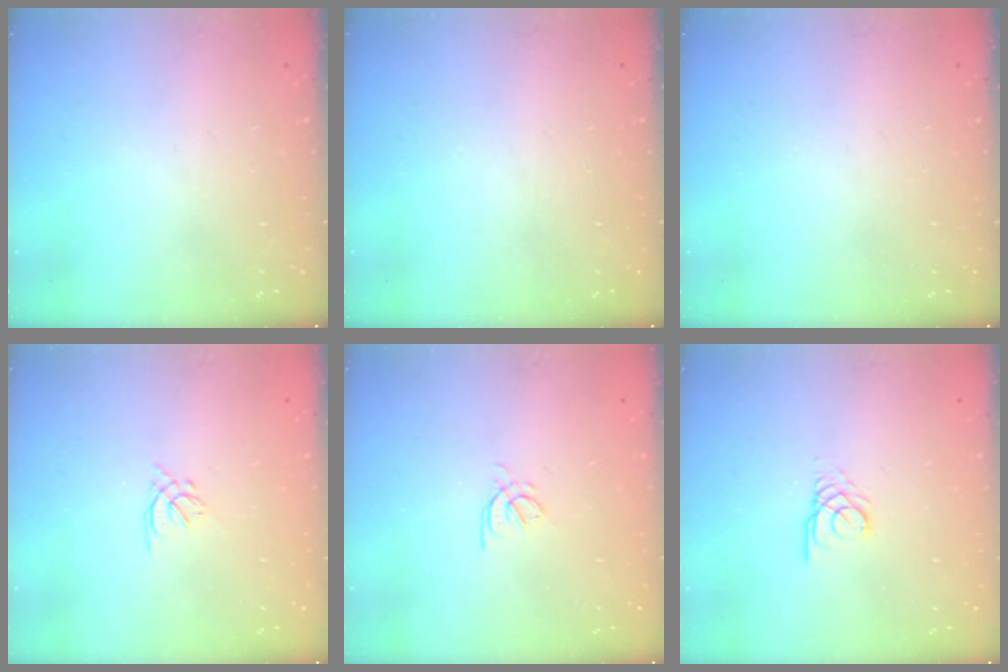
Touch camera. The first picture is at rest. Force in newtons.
{"total": 0.0}
{"total": 0.0}
{"total": 1.7, "press": 1.6, "slide": 0.5}
{"total": 1.5, "press": 1.4, "slide": 0.5}
{"total": 2.6, "press": 2.6, "slide": 0.2}